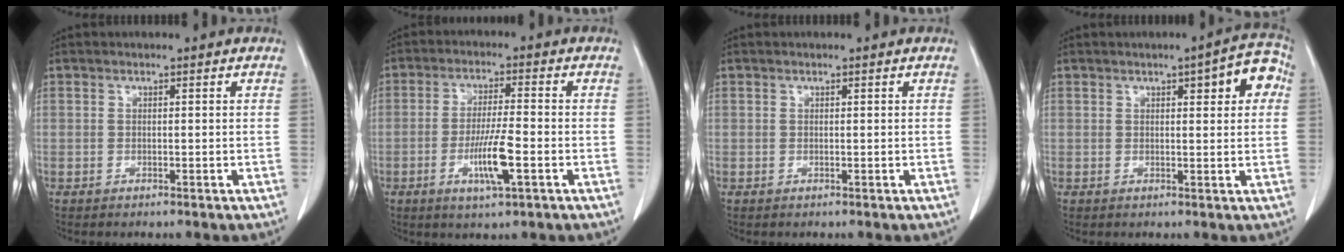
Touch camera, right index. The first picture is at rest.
{"total": 7.4, "force": [-2.6, 0.4, 6.9], "torque": [-0.129, -0.010, -0.046]}
{"total": 0.0}
{"total": 6.0, "force": [1.9, 1.5, 5.5], "torque": [-0.060, 0.018, 0.016]}